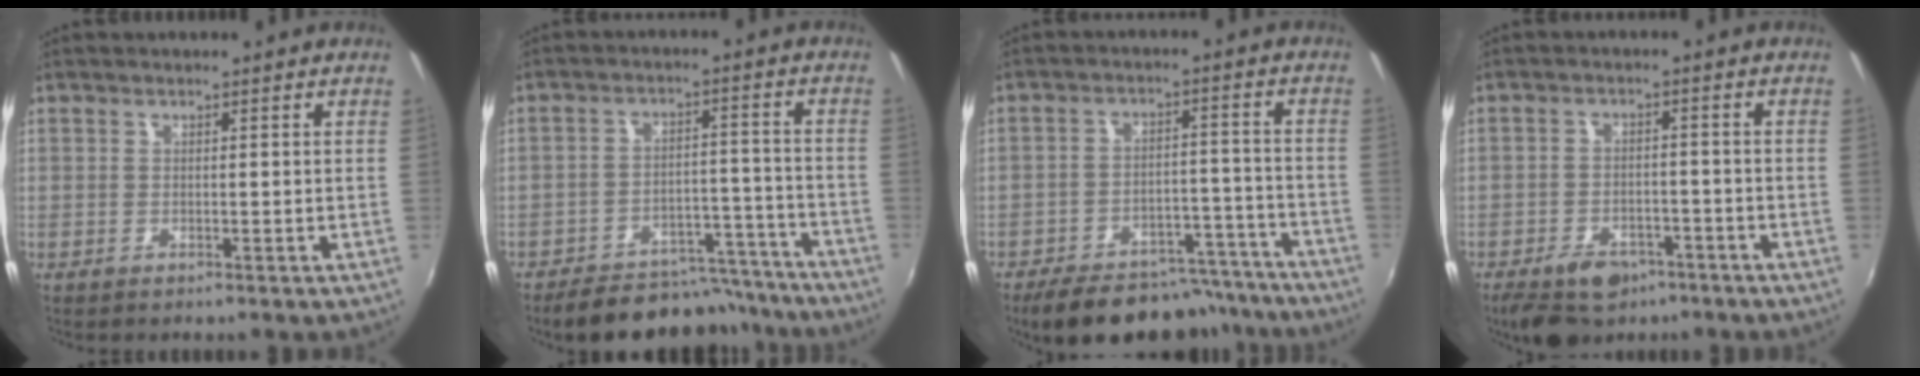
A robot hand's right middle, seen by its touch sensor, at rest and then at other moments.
{"total": 14.9, "force": [-13.4, 5.2, 4.2], "torque": [-0.082, 0.037, -0.167]}
{"total": 17.4, "force": [-14.9, 6.3, 6.2], "torque": [-0.114, 0.032, -0.187]}
{"total": 9.1, "force": [-6.1, 5.3, 4.1], "torque": [-0.094, 0.000, -0.083]}